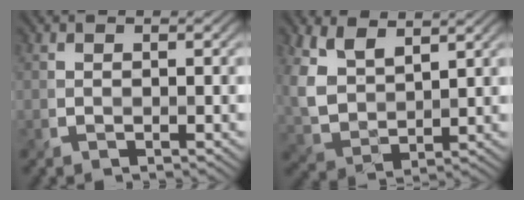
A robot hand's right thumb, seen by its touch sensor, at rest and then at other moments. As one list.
[{"total": 7.4, "force": [4.4, 3.7, 4.5], "torque": [-0.126, 0.000, 0.093]}]